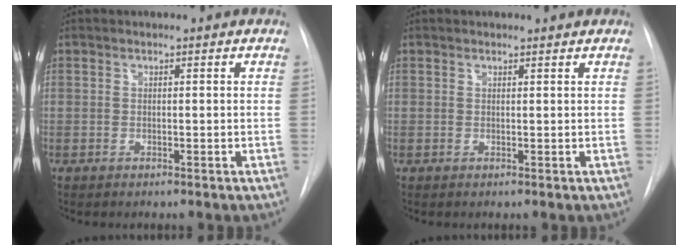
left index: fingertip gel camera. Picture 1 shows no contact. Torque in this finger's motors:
{"motor_torque": [-0.58, -0.15, -1.05, 0.00]}